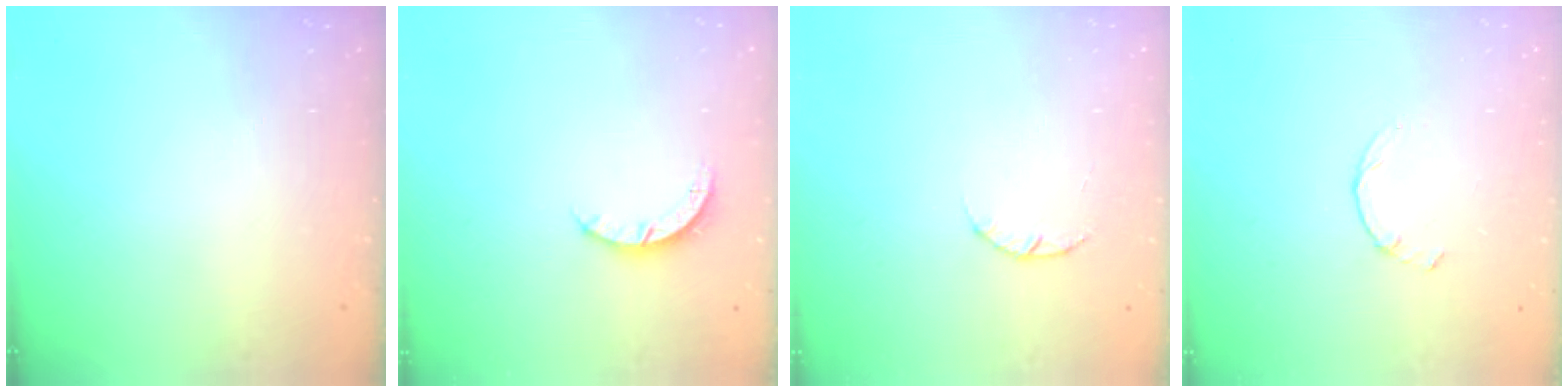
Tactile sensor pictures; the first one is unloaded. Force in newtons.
{"total": 3.2, "press": 3.2, "slide": 0.4}
{"total": 1.4, "press": 1.3, "slide": 0.3}
{"total": 0.0}